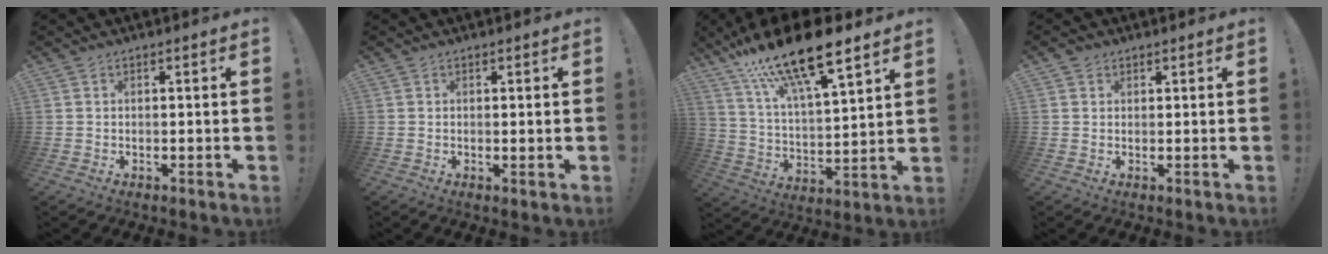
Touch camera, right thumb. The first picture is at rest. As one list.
[{"total": 1.0, "force": [0.4, -0.1, 0.9], "torque": [-0.010, -0.002, 0.004]}, {"total": 19.4, "force": [13.2, 5.2, 13.3], "torque": [-0.238, -0.079, 0.224]}, {"total": 1.5, "force": [0.9, 1.2, 0.3], "torque": [0.001, -0.003, 0.015]}]